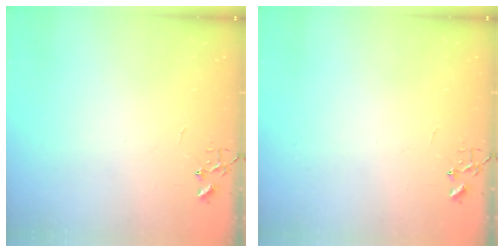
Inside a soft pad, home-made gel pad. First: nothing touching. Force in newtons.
{"total": 0.0}